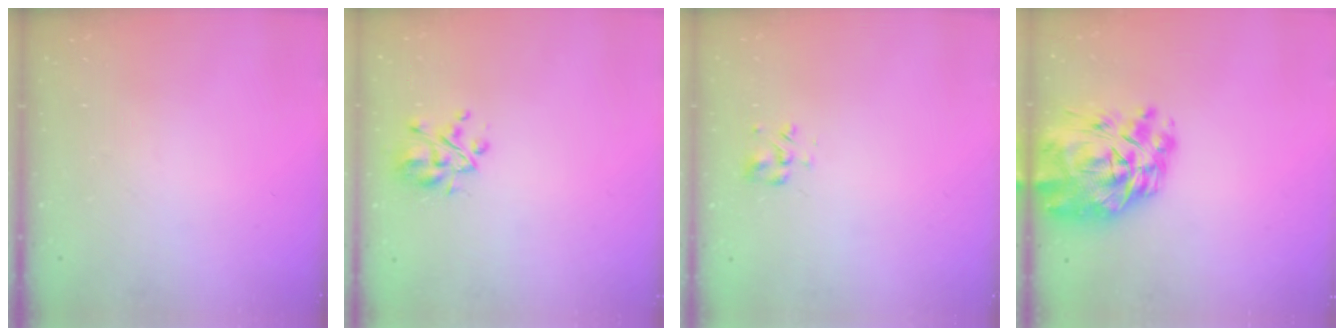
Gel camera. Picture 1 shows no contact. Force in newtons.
{"total": 5.6, "press": 5.2, "slide": 1.9}
{"total": 3.8, "press": 3.5, "slide": 1.5}
{"total": 17.4, "press": 16.1, "slide": 6.6}